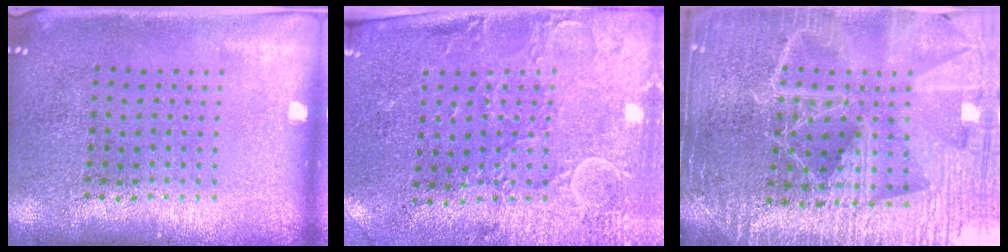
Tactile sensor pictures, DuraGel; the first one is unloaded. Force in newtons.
{"total": 2.9, "press": 2.5, "slide": 1.6}
{"total": 5.3, "press": 4.8, "slide": 2.3}